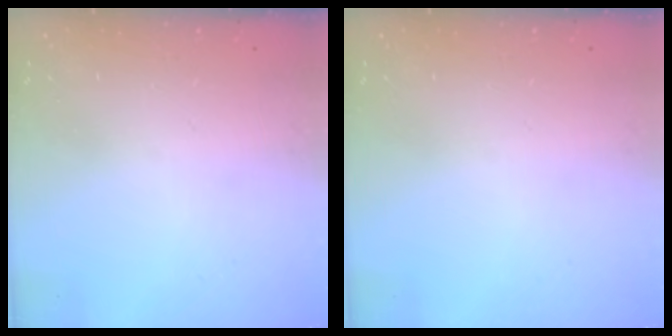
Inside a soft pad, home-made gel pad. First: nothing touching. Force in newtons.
{"total": 0.0}